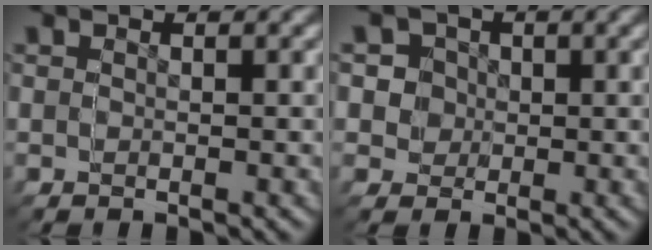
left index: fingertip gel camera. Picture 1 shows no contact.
{"total": 6.9, "force": [1.5, 6.6, 1.3], "torque": [-0.027, -0.020, 0.032]}